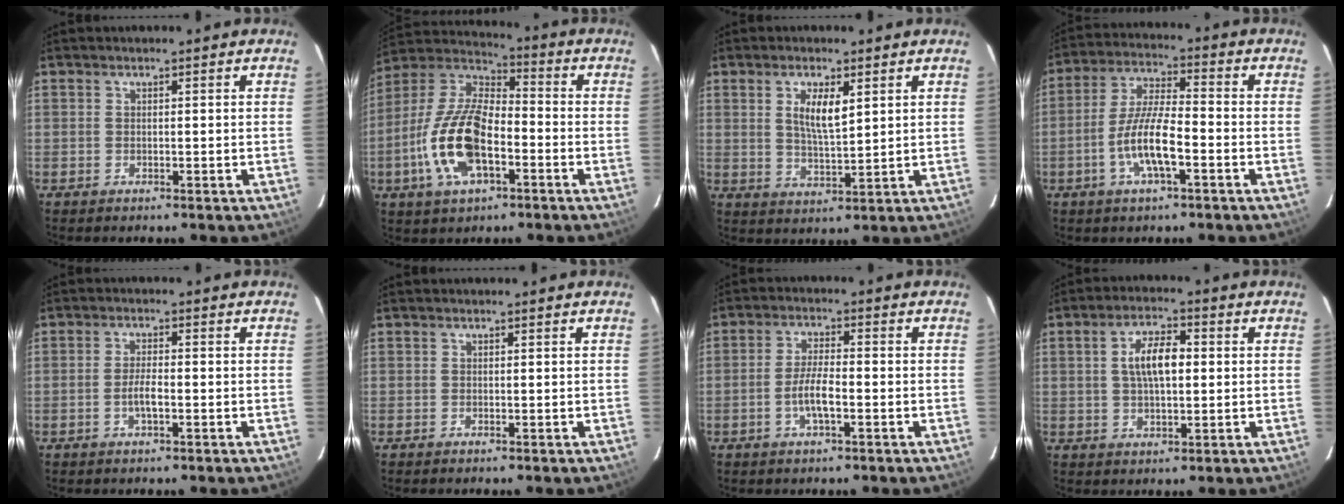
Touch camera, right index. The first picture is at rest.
{"total": 16.7, "force": [-5.6, 7.6, 13.7], "torque": [-0.291, 0.000, -0.109]}
{"total": 6.0, "force": [2.2, 2.0, 5.2], "torque": [-0.094, -0.003, 0.043]}
{"total": 9.8, "force": [-3.9, 2.3, 8.8], "torque": [-0.178, 0.002, -0.073]}
{"total": 3.0, "force": [-1.2, 0.7, 2.6], "torque": [-0.055, 0.002, -0.024]}
{"total": 0.0}
{"total": 5.0, "force": [-2.0, 1.1, 4.5], "torque": [-0.093, 0.003, -0.039]}
{"total": 7.3, "force": [0.9, 3.2, 6.5], "torque": [-0.120, 0.013, 0.019]}